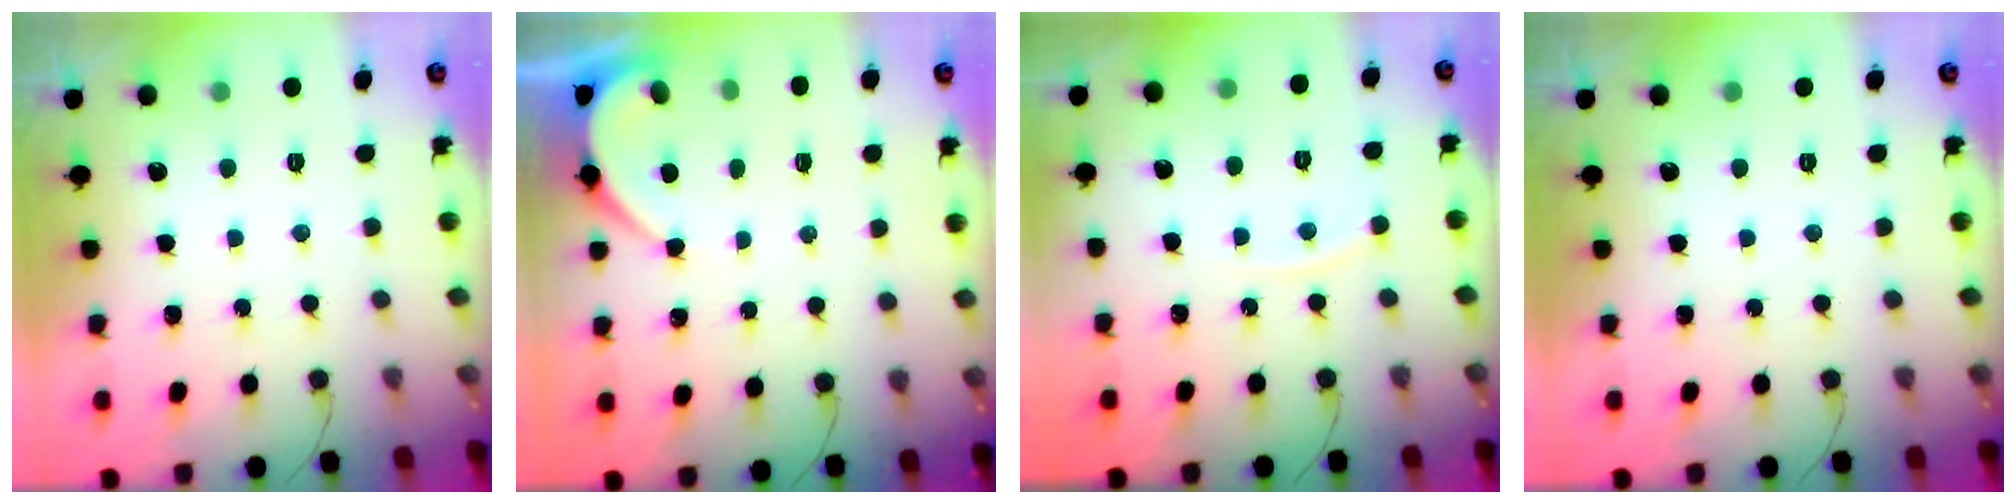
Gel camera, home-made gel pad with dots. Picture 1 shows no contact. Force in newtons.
{"total": 2.3, "press": 2.3, "slide": 0.2}
{"total": 3.1, "press": 3.1, "slide": 0.3}
{"total": 0.0}